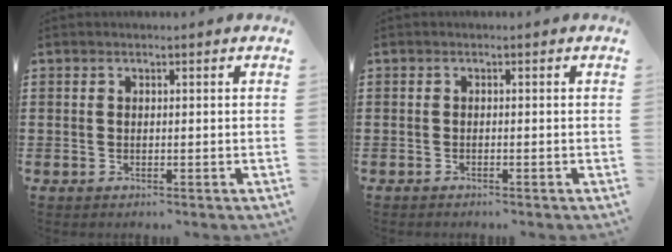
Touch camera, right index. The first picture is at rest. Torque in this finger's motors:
{"motor_torque": [-0.01, 0.09, 0.04, -0.01]}